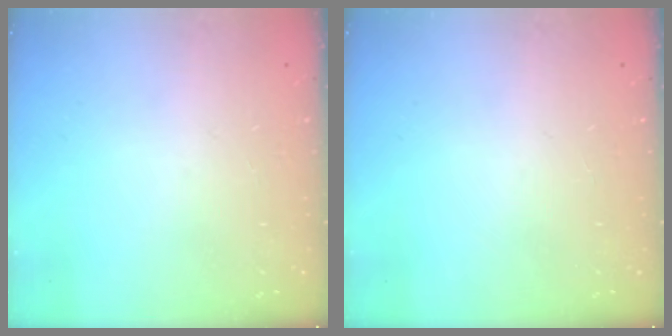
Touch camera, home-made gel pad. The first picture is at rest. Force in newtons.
{"total": 0.0}